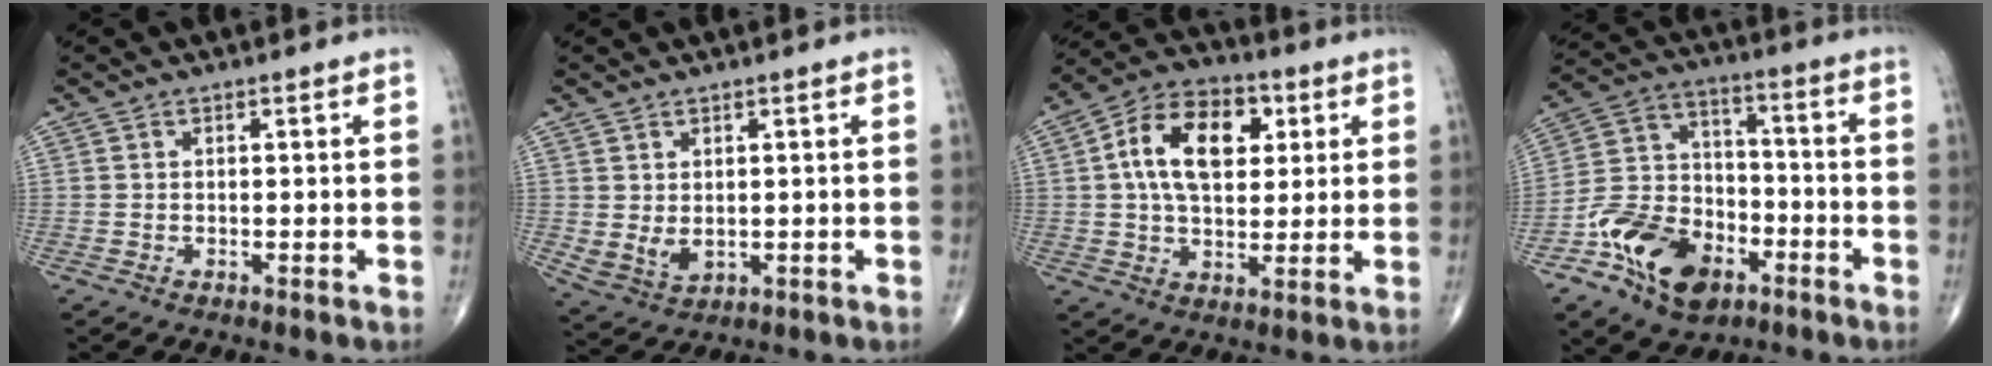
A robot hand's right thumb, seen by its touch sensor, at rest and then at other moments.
{"total": 4.2, "force": [0.5, 2.8, 3.0], "torque": [-0.051, -0.009, 0.025]}
{"total": 15.0, "force": [3.7, 9.2, 11.2], "torque": [-0.170, 0.008, 0.056]}
{"total": 16.3, "force": [-8.2, 10.5, 9.4], "torque": [-0.138, 0.058, -0.146]}